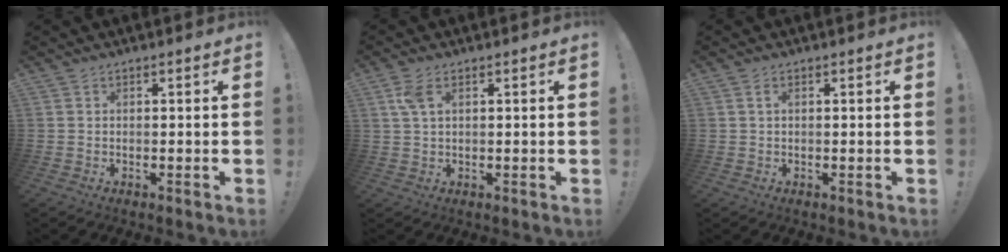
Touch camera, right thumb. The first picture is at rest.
{"total": 4.1, "force": [1.6, 1.9, 3.3], "torque": [-0.062, 0.003, 0.029]}
{"total": 1.1, "force": [0.3, 0.4, 1.0], "torque": [-0.013, 0.000, 0.003]}